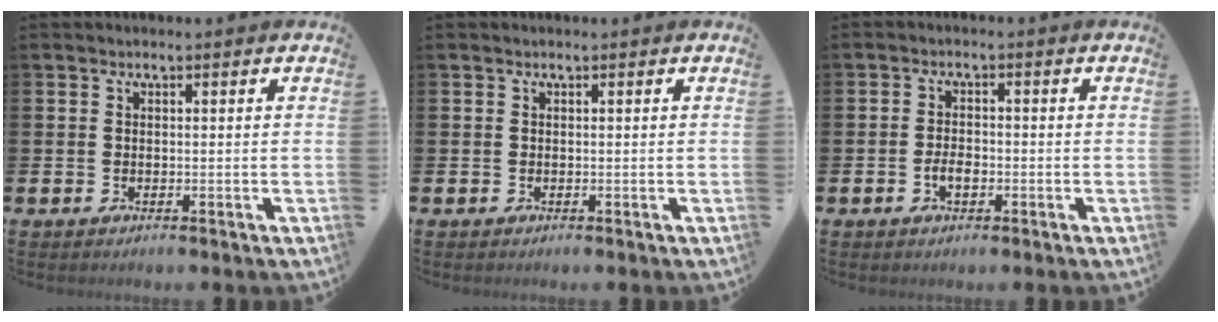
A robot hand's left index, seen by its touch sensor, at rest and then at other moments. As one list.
[{"total": 0.0}, {"total": 2.3, "force": [-0.7, 1.2, 1.8], "torque": [-0.023, -0.002, -0.015]}]